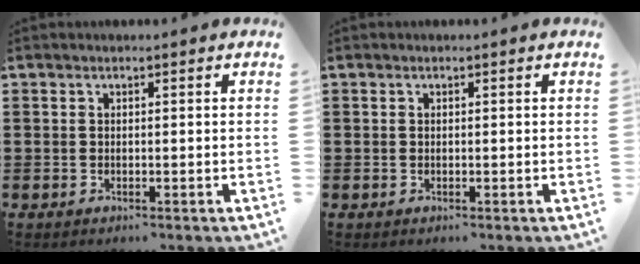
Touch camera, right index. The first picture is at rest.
{"total": 0.0}